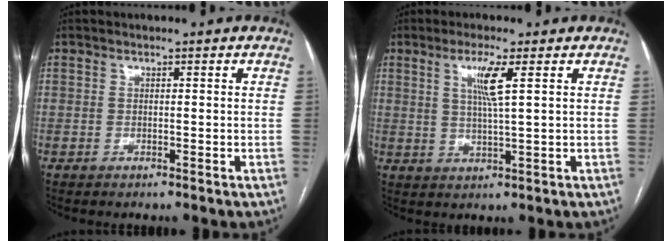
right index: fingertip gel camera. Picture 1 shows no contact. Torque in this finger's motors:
{"motor_torque": [0.28, 0.24, 0.11, 0.07]}